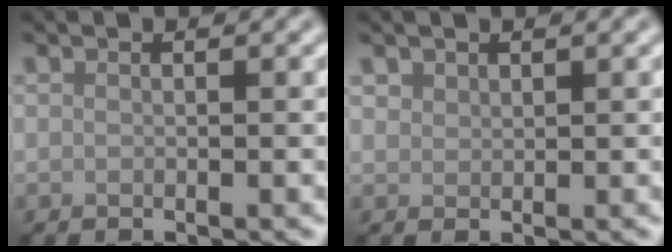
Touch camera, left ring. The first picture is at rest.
{"total": 1.0, "force": [0.8, 0.6, 0.0], "torque": [-0.002, -0.001, 0.019]}